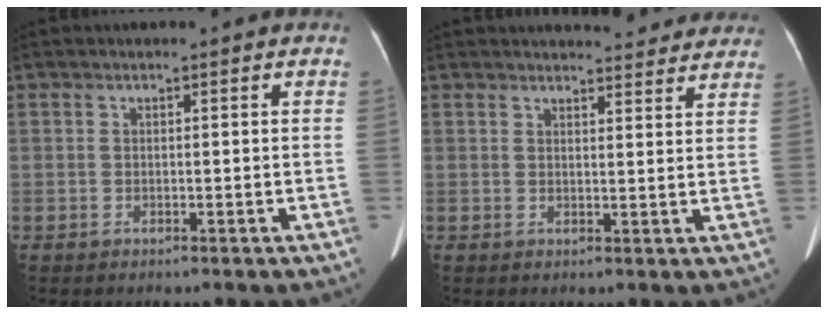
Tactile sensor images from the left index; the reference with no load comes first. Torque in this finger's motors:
{"motor_torque": [0.53, -0.62, 0.02, 0.05]}